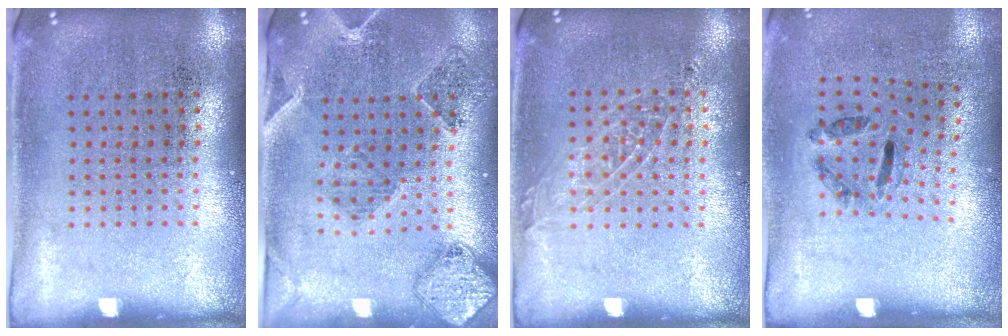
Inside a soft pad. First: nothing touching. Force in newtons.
{"total": 0.7, "press": 0.7, "slide": 0.3}
{"total": 1.0, "press": 1.0, "slide": 0.3}
{"total": 1.4, "press": 0.8, "slide": 1.2}